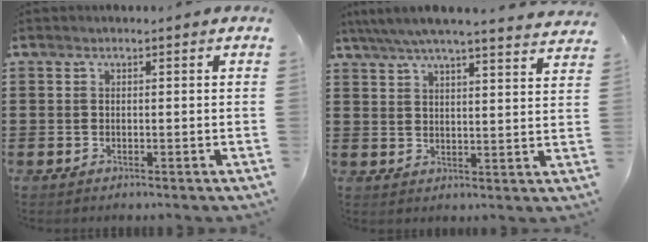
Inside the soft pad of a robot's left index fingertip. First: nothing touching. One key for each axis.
{"total": 5.4, "fx": 4.9, "fy": -0.1, "fz": 2.3, "tx": -0.063, "ty": -0.024, "tz": 0.085}